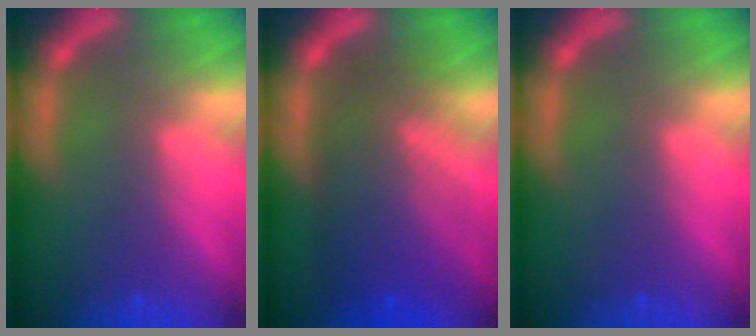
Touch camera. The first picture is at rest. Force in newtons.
{"total": 8.5}
{"total": 0.0}